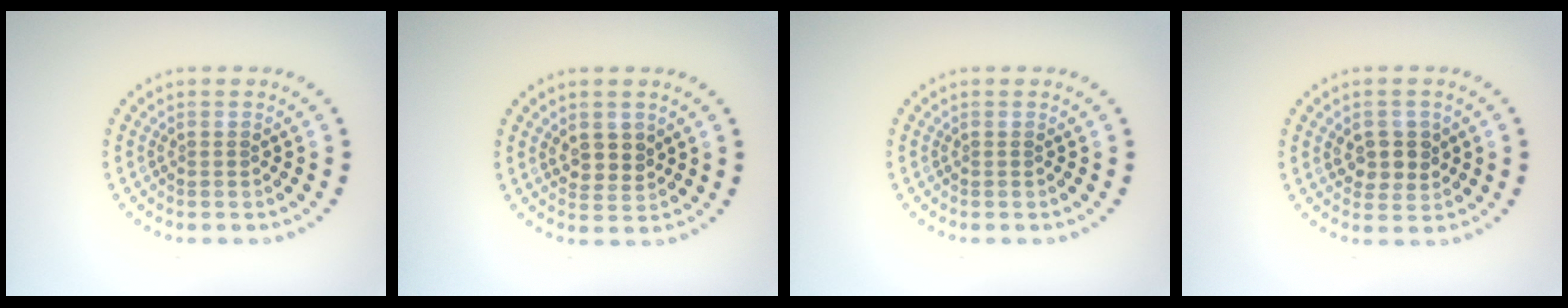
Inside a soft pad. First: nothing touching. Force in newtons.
{"total": 2.3, "press": 2.1, "slide": 0.9}
{"total": 0.0}
{"total": 2.9, "press": 2.8, "slide": 0.8}